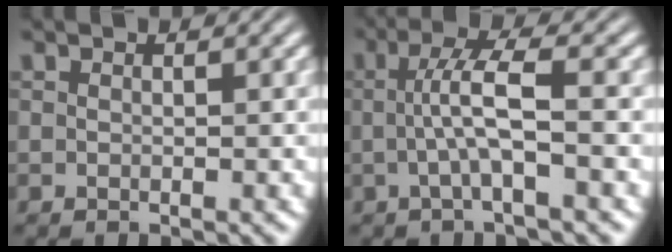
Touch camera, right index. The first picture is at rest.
{"total": 3.5, "force": [-0.1, 0.0, 3.5], "torque": [-0.066, 0.004, -0.001]}